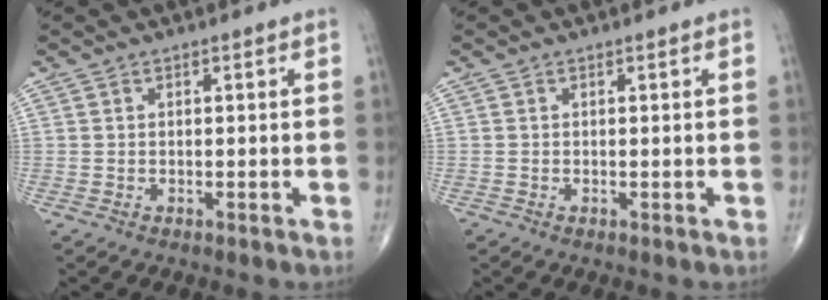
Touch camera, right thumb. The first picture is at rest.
{"total": 0.0}